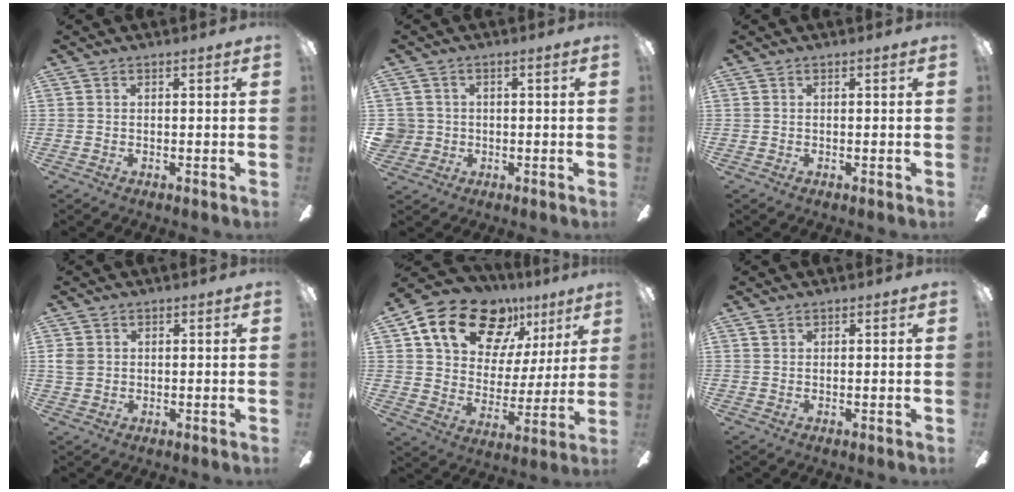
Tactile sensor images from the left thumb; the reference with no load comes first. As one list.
[{"total": 3.7, "force": [-0.1, 3.7, 0.3], "torque": [-0.022, 0.007, 0.000]}, {"total": 0.0}, {"total": 3.5, "force": [0.8, 3.0, 1.5], "torque": [-0.022, 0.003, 0.016]}, {"total": 19.6, "force": [12.5, 11.9, 9.3], "torque": [-0.162, -0.066, 0.226]}, {"total": 0.8, "force": [0.7, 0.4, 0.0], "torque": [0.008, -0.004, 0.012]}]